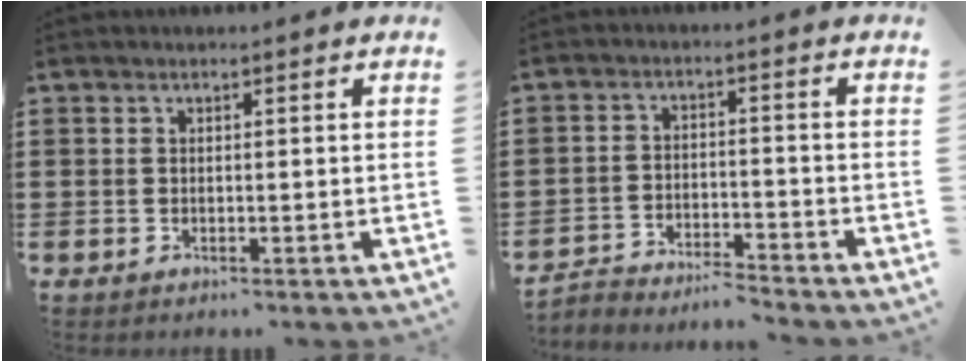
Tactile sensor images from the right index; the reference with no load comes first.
{"total": 3.8, "force": [-3.8, 0.1, -0.4], "torque": [-0.003, 0.002, -0.082]}